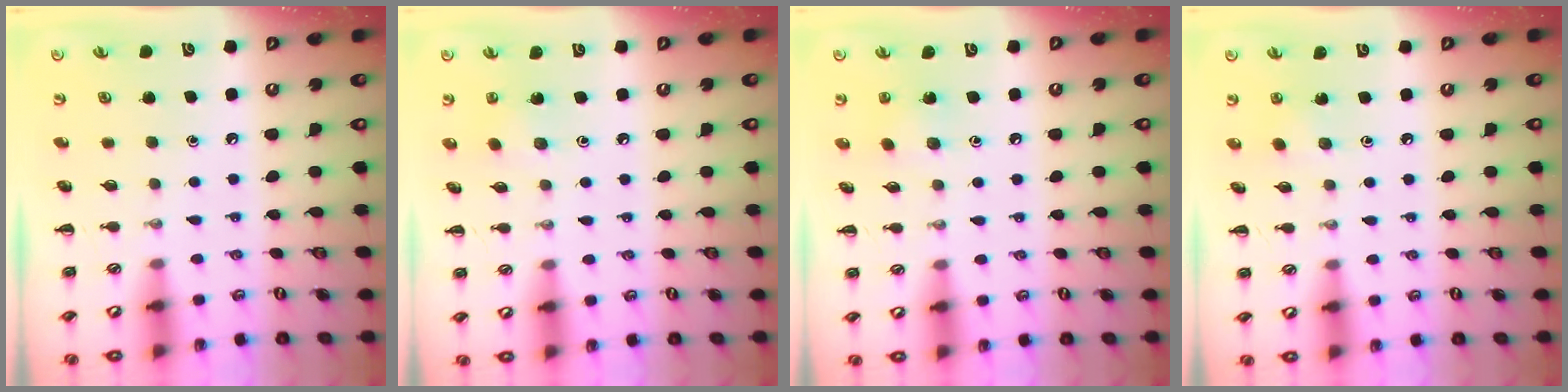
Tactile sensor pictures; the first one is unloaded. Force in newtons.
{"total": 2.2, "press": 2.0, "slide": 0.7}
{"total": 4.9, "press": 4.7, "slide": 1.5}
{"total": 2.1, "press": 2.0, "slide": 0.6}